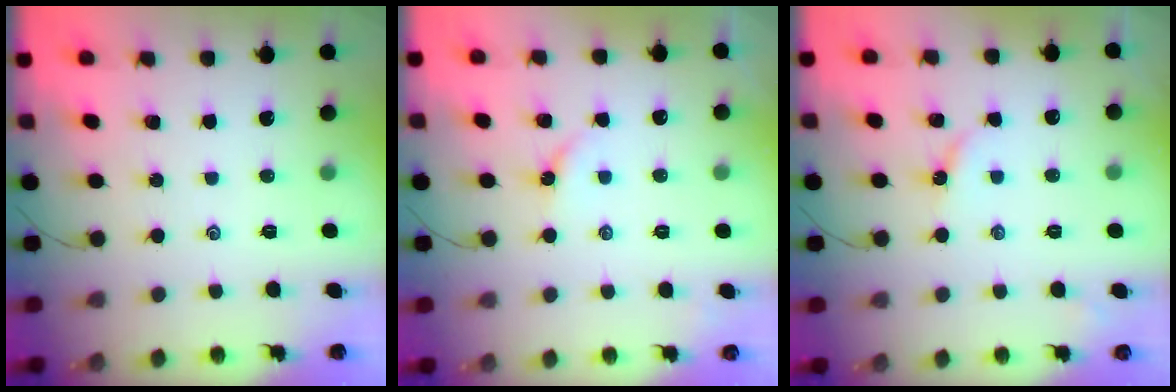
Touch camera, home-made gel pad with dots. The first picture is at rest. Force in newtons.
{"total": 3.2, "press": 3.2, "slide": 0.2}
{"total": 3.4, "press": 3.4, "slide": 0.4}